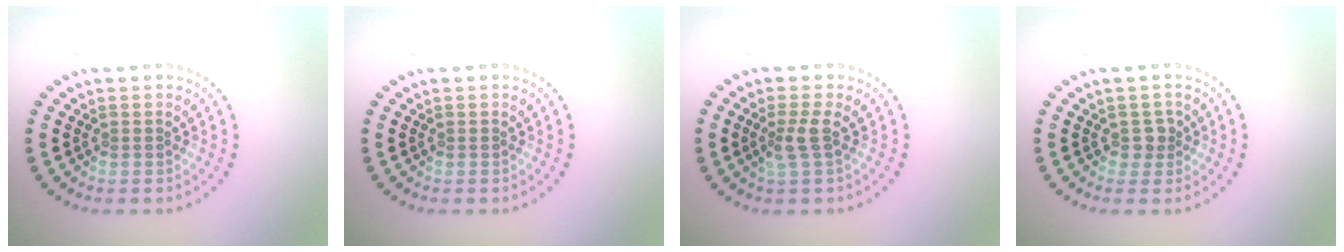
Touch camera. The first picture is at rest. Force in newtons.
{"total": 0.0}
{"total": 1.7, "press": 1.4, "slide": 1.0}
{"total": 1.4, "press": 1.1, "slide": 0.8}